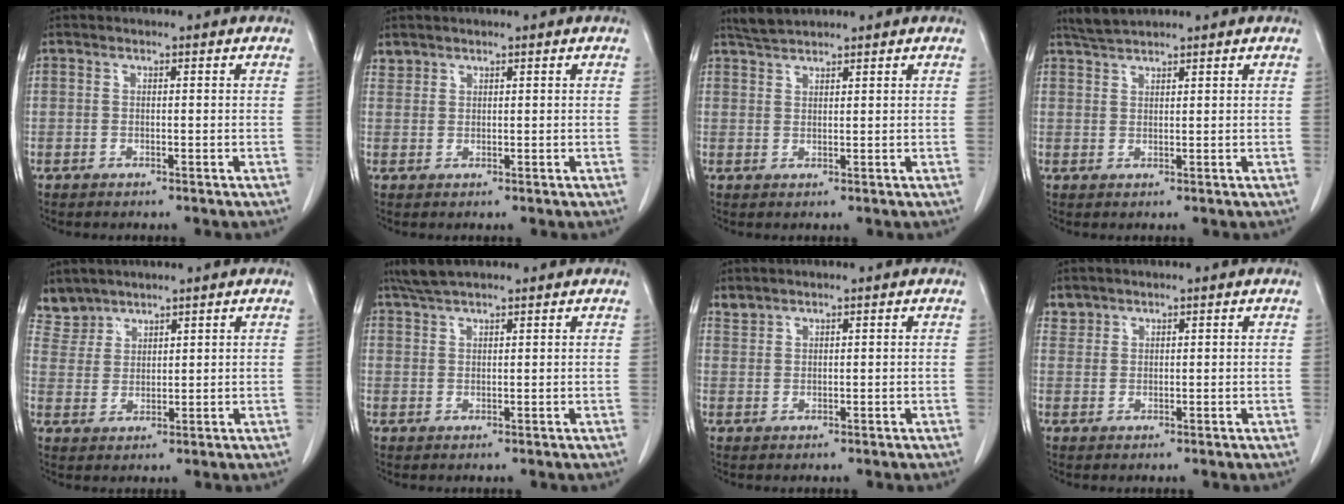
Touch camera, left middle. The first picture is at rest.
{"total": 1.3, "force": [1.1, 0.5, -0.2], "torque": [0.004, 0.005, 0.024]}
{"total": 3.0, "force": [2.9, 0.2, 0.8], "torque": [-0.023, 0.011, 0.057]}
{"total": 2.9, "force": [2.8, -0.1, 0.8], "torque": [-0.024, 0.011, 0.057]}
{"total": 4.4, "force": [4.1, 1.5, -0.6], "torque": [0.011, 0.005, 0.092]}
{"total": 4.6, "force": [3.9, 0.7, 2.3], "torque": [-0.049, 0.020, 0.075]}
{"total": 1.4, "force": [1.4, 0.2, -0.1], "torque": [-0.005, 0.005, 0.034]}
{"total": 1.6, "force": [1.4, 0.7, -0.3], "torque": [0.009, 0.006, 0.027]}